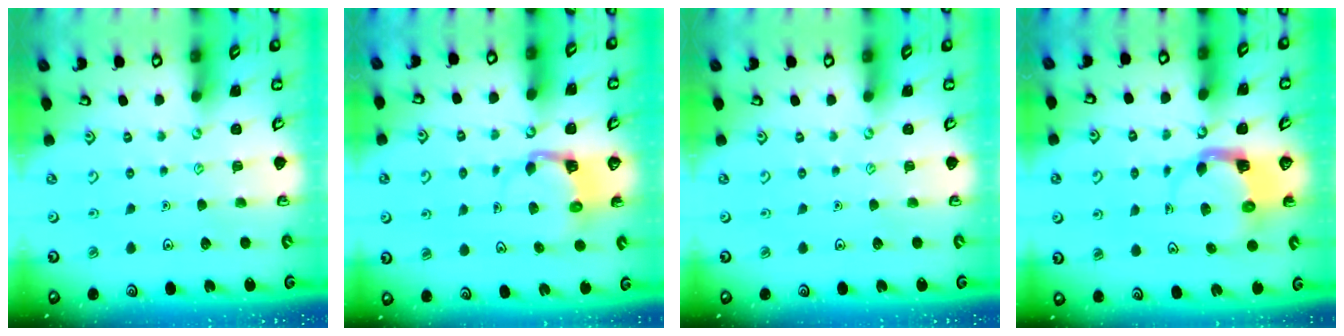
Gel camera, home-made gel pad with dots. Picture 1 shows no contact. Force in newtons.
{"total": 3.9, "press": 3.9, "slide": 0.2}
{"total": 0.0}
{"total": 3.9, "press": 3.9, "slide": 0.6}